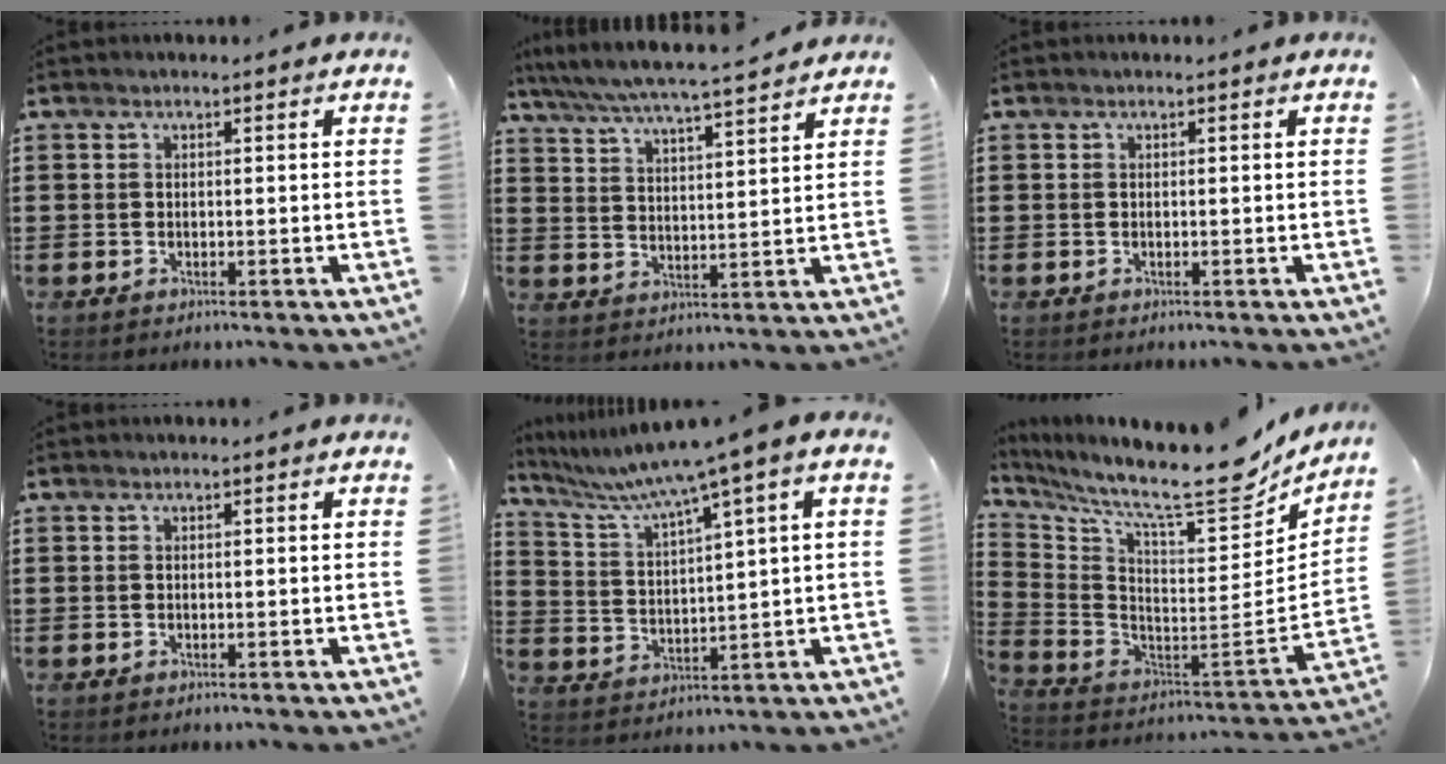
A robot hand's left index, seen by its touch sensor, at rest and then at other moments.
{"total": 5.5, "force": [5.1, -0.2, 2.2], "torque": [-0.063, -0.029, 0.085]}
{"total": 0.0}
{"total": 0.0}
{"total": 6.6, "force": [4.6, -0.3, 4.7], "torque": [-0.112, -0.033, 0.070]}
{"total": 11.8, "force": [9.6, 1.6, 6.7], "torque": [-0.135, -0.089, 0.152]}